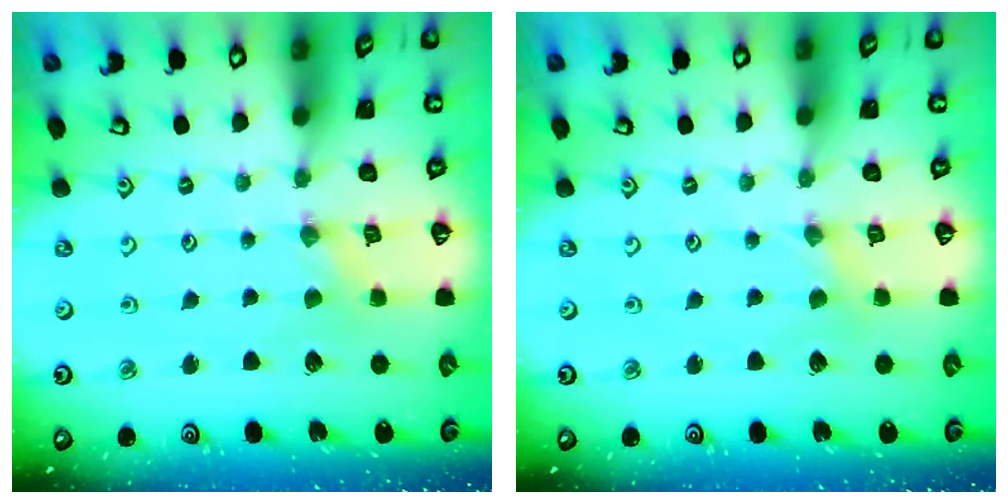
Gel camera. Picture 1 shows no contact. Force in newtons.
{"total": 1.0, "press": 1.0, "slide": 0.2}